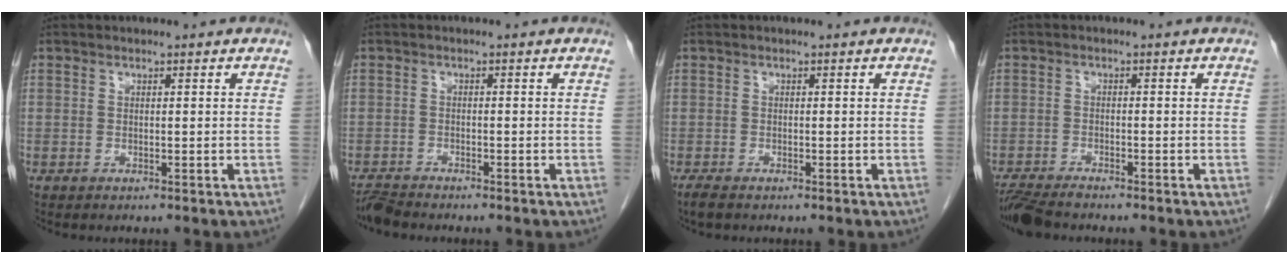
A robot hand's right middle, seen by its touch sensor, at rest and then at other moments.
{"total": 2.8, "force": [-2.7, 0.0, 0.6], "torque": [-0.013, -0.014, -0.051]}
{"total": 0.8, "force": [-0.6, 0.2, 0.5], "torque": [-0.017, -0.003, -0.012]}
{"total": 5.3, "force": [-4.8, 0.5, 2.2], "torque": [-0.038, -0.019, -0.087]}